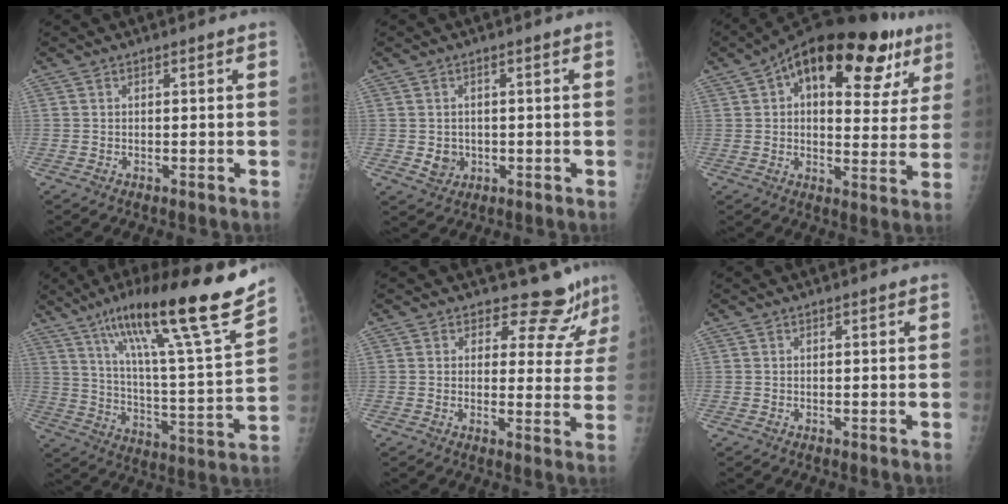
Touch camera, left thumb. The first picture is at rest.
{"total": 3.2, "force": [-0.3, 2.9, 1.4], "torque": [-0.010, 0.000, 0.004]}
{"total": 24.3, "force": [11.7, 11.7, 17.8], "torque": [-0.227, 0.013, 0.164]}
{"total": 25.0, "force": [17.2, 1.8, 18.0], "torque": [-0.266, -0.063, 0.279]}
{"total": 7.8, "force": [7.1, 3.2, 0.5], "torque": [0.031, -0.053, 0.072]}
{"total": 0.0}